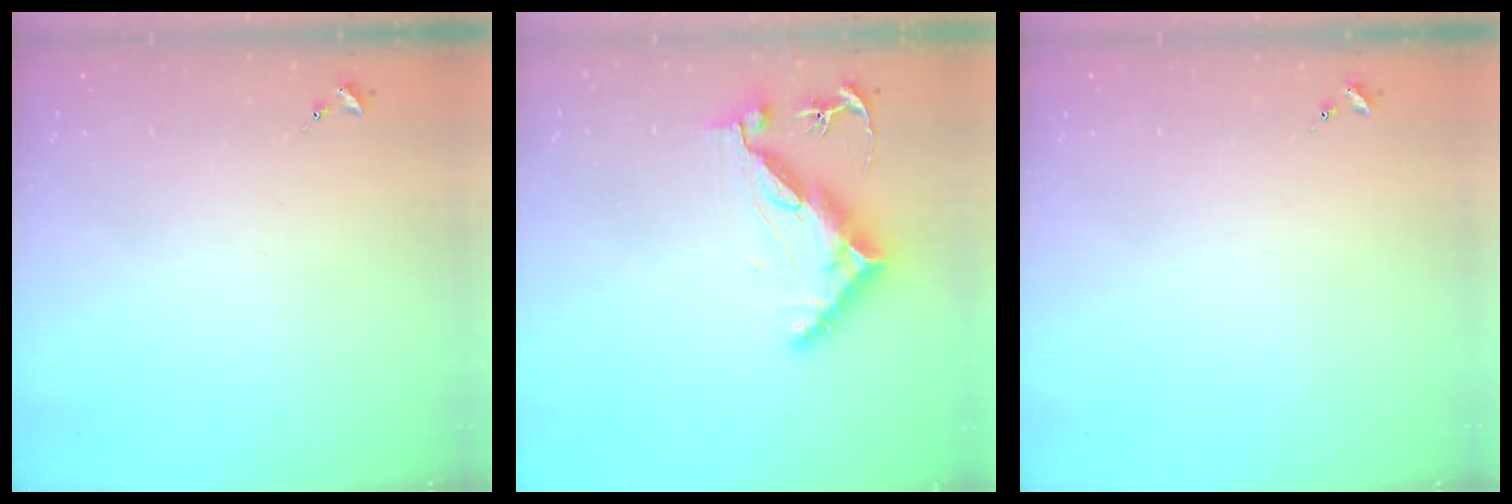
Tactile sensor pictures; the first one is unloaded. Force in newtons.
{"total": 10.5, "press": 10.4, "slide": 1.1}
{"total": 0.0}